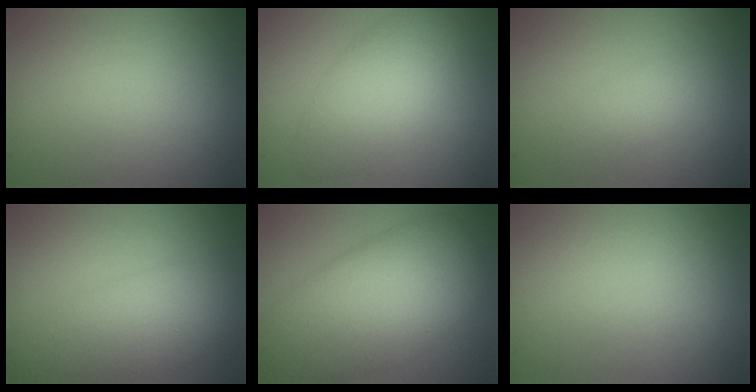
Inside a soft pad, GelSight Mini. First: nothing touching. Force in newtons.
{"total": 4.1, "press": 4.1, "slide": 0.1}
{"total": 1.7, "press": 1.7, "slide": 0.0}
{"total": 5.5, "press": 5.5, "slide": 0.1}
{"total": 11.1, "press": 11.1, "slide": 0.1}
{"total": 0.0}